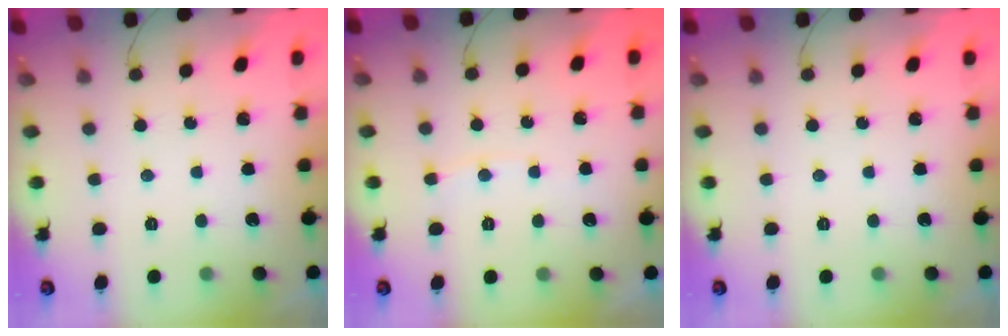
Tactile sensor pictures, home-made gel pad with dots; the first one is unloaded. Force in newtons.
{"total": 3.2, "press": 3.2, "slide": 0.3}
{"total": 0.0}